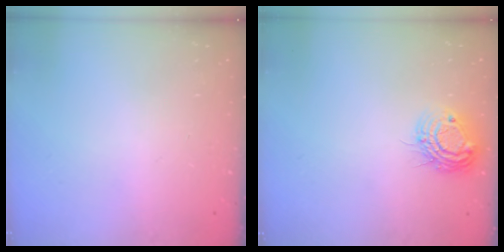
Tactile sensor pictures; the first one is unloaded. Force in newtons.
{"total": 11.0, "press": 11.0, "slide": 1.0}